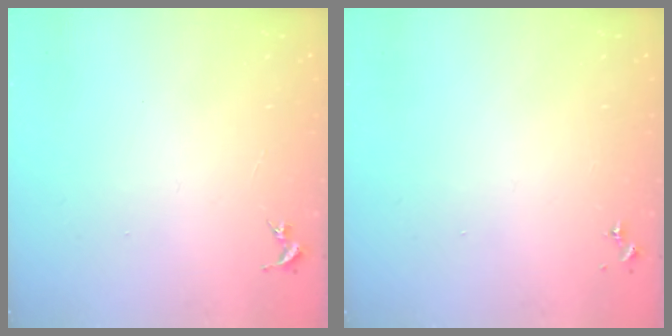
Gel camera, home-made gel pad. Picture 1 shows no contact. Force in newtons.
{"total": 0.0}